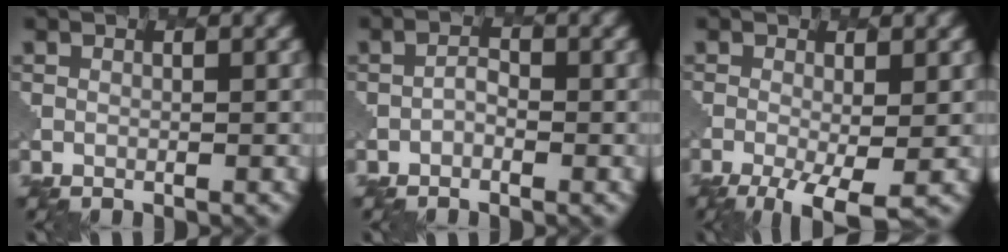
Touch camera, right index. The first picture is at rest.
{"total": 0.8, "force": [-0.4, 0.5, 0.5], "torque": [-0.011, 0.000, -0.009]}
{"total": 5.2, "force": [-2.3, 1.5, 4.4], "torque": [-0.082, -0.013, -0.038]}